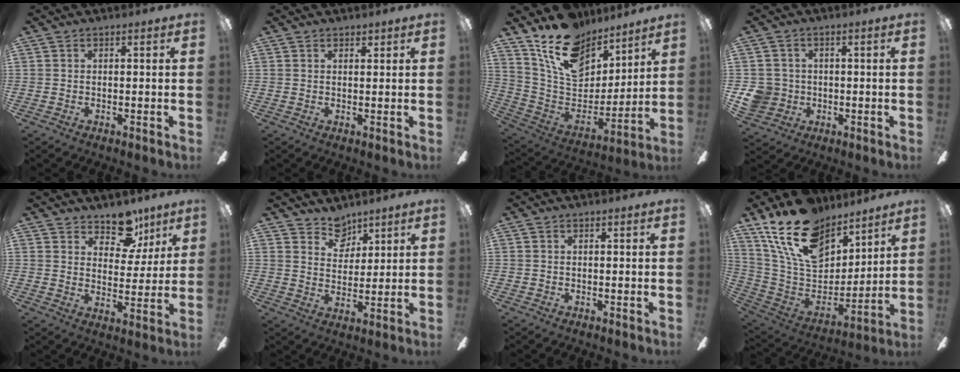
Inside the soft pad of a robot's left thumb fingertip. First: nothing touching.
{"total": 1.2, "force": [1.1, 0.5, 0.1], "torque": [0.005, -0.003, 0.019]}
{"total": 18.2, "force": [13.2, 9.8, 7.8], "torque": [-0.155, -0.081, 0.243]}
{"total": 6.4, "force": [-0.6, 6.1, 1.8], "torque": [-0.047, 0.010, -0.009]}
{"total": 10.9, "force": [8.0, 6.1, 4.3], "torque": [-0.050, -0.048, 0.144]}
{"total": 6.9, "force": [5.7, 3.8, 1.0], "torque": [-0.018, -0.032, 0.106]}
{"total": 0.0}
{"total": 21.7, "force": [14.4, 11.8, 11.0], "torque": [-0.218, -0.080, 0.266]}